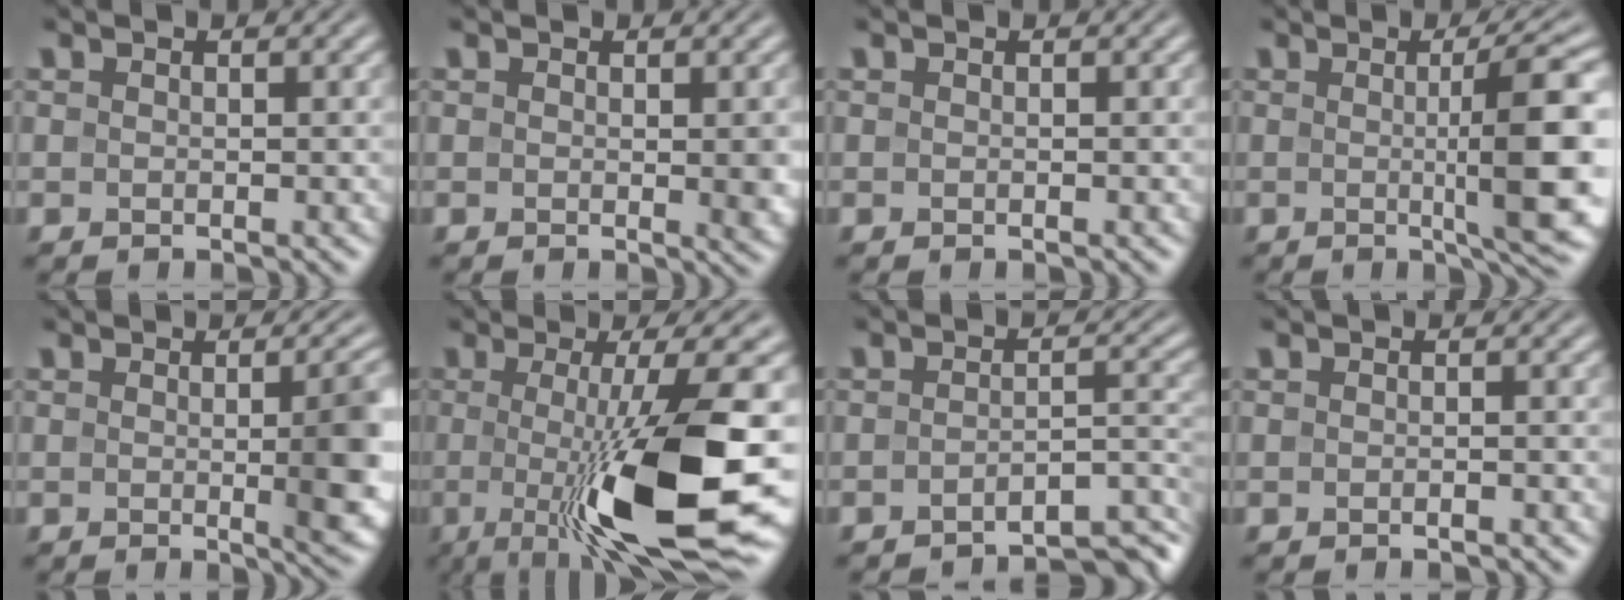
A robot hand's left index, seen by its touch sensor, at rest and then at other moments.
{"total": 1.5, "force": [0.1, 0.2, 1.4], "torque": [-0.016, -0.005, 0.000]}
{"total": 0.0}
{"total": 8.6, "force": [0.0, 1.5, 8.5], "torque": [-0.112, 0.001, 0.002]}
{"total": 6.5, "force": [-0.2, 1.8, 6.2], "torque": [-0.064, -0.007, 0.002]}
{"total": 12.7, "force": [-1.7, 2.7, 12.3], "torque": [-0.177, -0.019, -0.026]}
{"total": 5.5, "force": [-4.8, 0.8, 2.4], "torque": [-0.024, 0.008, -0.067]}
{"total": 0.7, "force": [-0.6, 0.1, 0.4], "torque": [-0.004, 0.002, -0.009]}